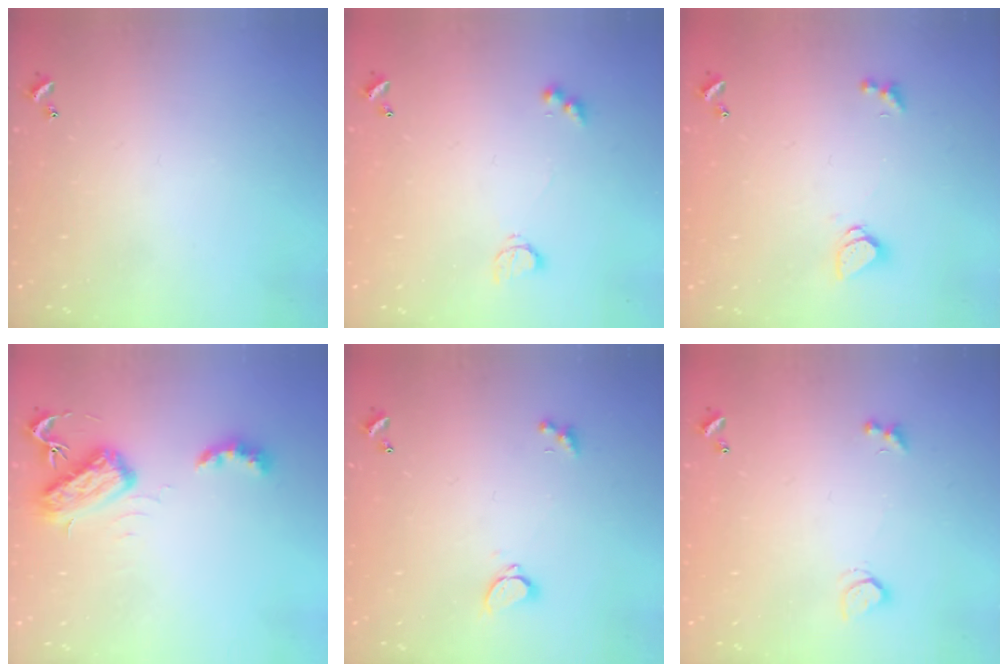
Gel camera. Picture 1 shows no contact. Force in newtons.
{"total": 4.1, "press": 4.0, "slide": 0.7}
{"total": 1.2, "press": 1.1, "slide": 0.5}
{"total": 6.1, "press": 6.0, "slide": 0.5}
{"total": 2.2, "press": 2.0, "slide": 0.9}
{"total": 1.8, "press": 1.8, "slide": 0.5}